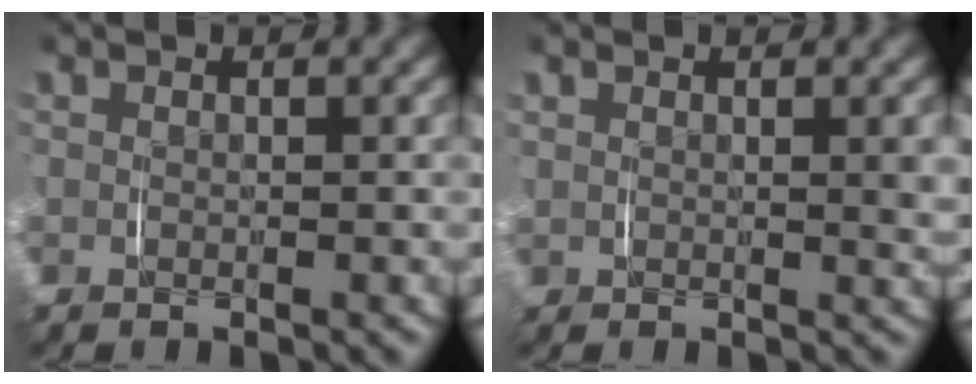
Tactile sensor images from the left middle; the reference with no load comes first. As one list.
[{"total": 1.4, "force": [0.7, 0.6, 1.1], "torque": [-0.014, 0.001, 0.010]}]